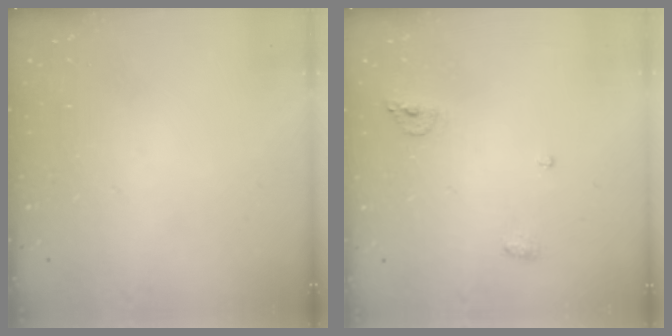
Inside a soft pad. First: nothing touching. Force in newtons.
{"total": 5.7, "press": 5.7, "slide": 1.0}